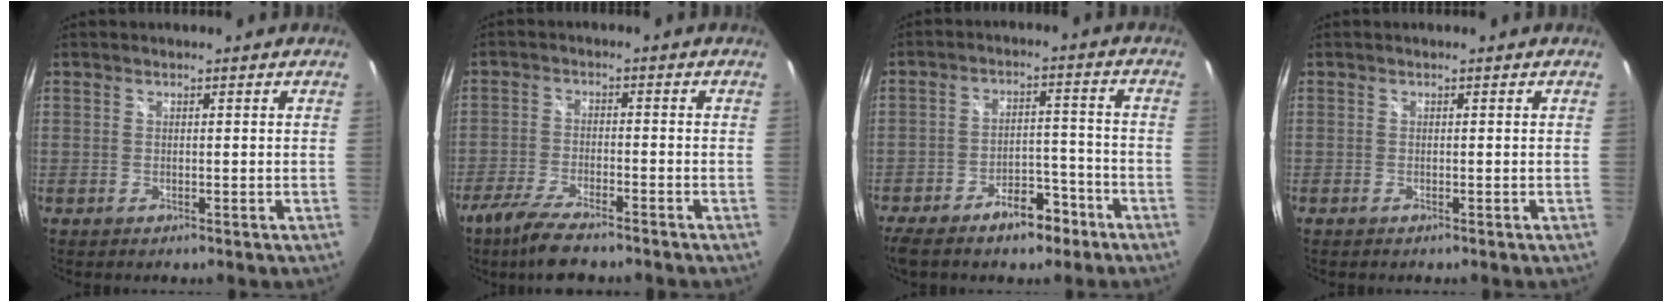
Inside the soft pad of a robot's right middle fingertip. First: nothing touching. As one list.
[{"total": 9.5, "force": [-7.6, 2.0, 5.4], "torque": [-0.128, -0.031, -0.137]}, {"total": 10.1, "force": [-7.4, 4.4, 5.4], "torque": [-0.106, 0.011, -0.115]}, {"total": 0.0}]